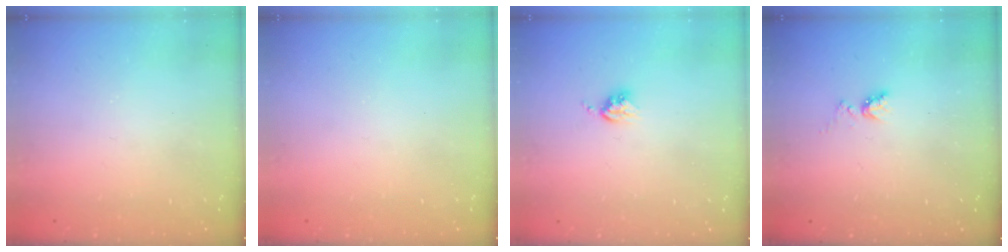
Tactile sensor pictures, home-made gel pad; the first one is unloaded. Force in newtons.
{"total": 0.0}
{"total": 3.8, "press": 3.8, "slide": 0.5}
{"total": 4.4, "press": 4.4, "slide": 0.6}